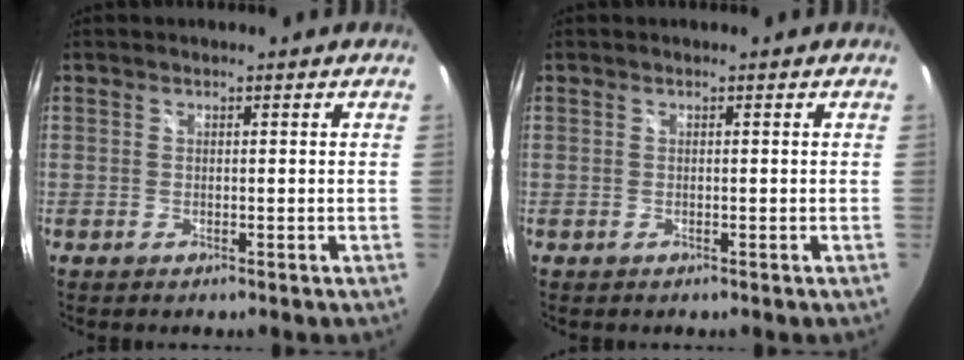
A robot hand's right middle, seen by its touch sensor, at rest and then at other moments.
{"total": 0.0}